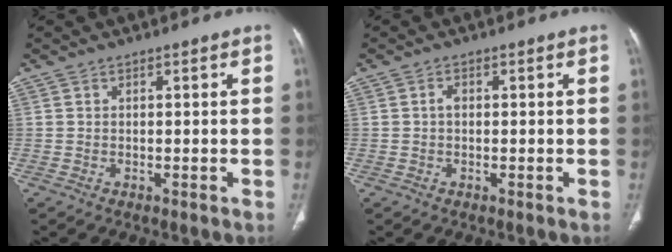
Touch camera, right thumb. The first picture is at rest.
{"total": 1.1, "force": [-0.1, 0.7, 0.8], "torque": [-0.011, 0.002, -0.004]}